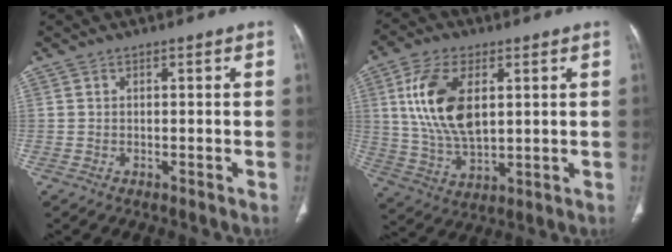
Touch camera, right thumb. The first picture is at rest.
{"total": 14.6, "force": [3.6, 7.9, 11.8], "torque": [-0.226, -0.013, 0.076]}